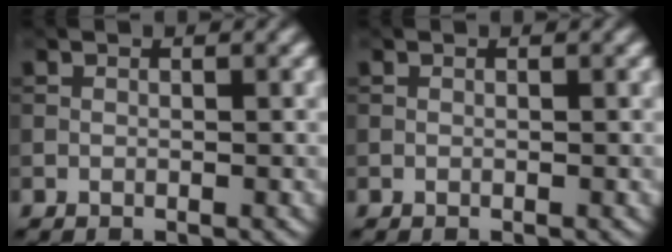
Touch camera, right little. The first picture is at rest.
{"total": 0.0}